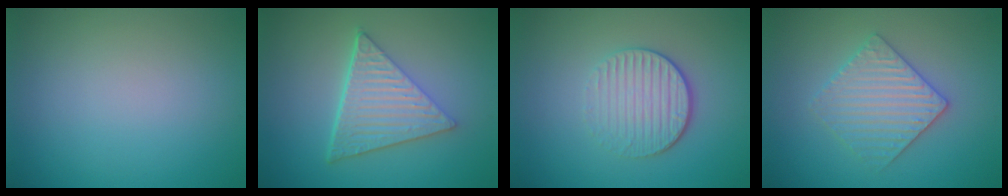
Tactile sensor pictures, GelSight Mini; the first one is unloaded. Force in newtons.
{"total": 6.3, "press": 4.4, "slide": 4.4}
{"total": 3.8, "press": 2.9, "slide": 2.5}
{"total": 3.4, "press": 3.4, "slide": 0.7}